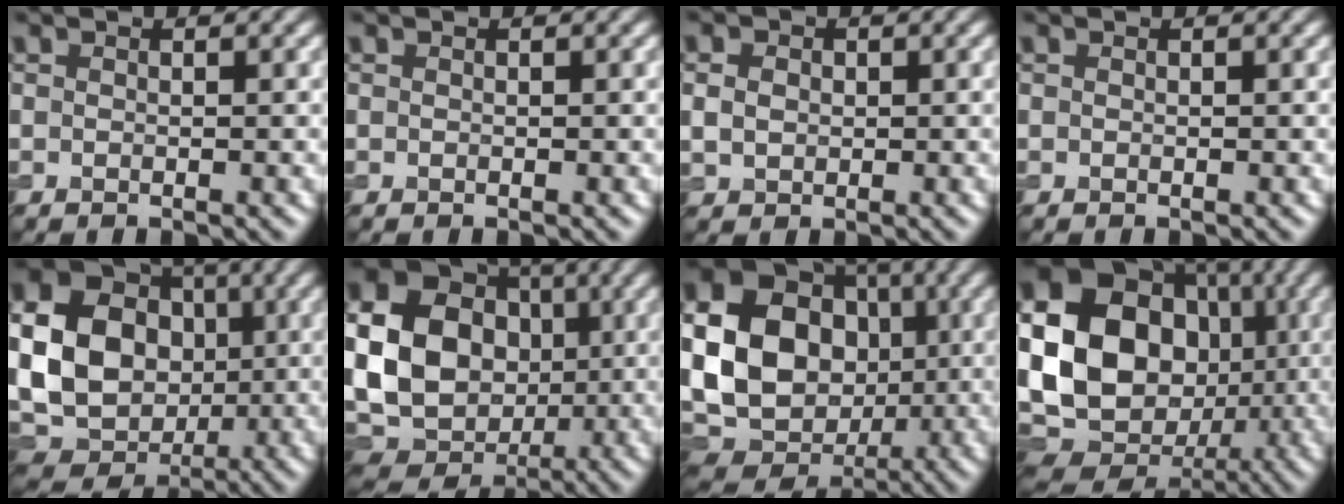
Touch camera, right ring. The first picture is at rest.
{"total": 0.0}
{"total": 2.0, "force": [0.2, 1.7, 1.1], "torque": [-0.023, 0.000, 0.002]}
{"total": 0.0}
{"total": 14.1, "force": [0.2, 11.4, 8.2], "torque": [-0.171, 0.001, -0.001]}
{"total": 16.3, "force": [0.4, 13.7, 8.8], "torque": [-0.193, 0.005, -0.010]}
{"total": 17.4, "force": [0.0, 14.6, 9.5], "torque": [-0.206, 0.004, -0.010]}
{"total": 24.4, "force": [-0.3, 21.0, 12.5], "torque": [-0.269, 0.012, -0.045]}